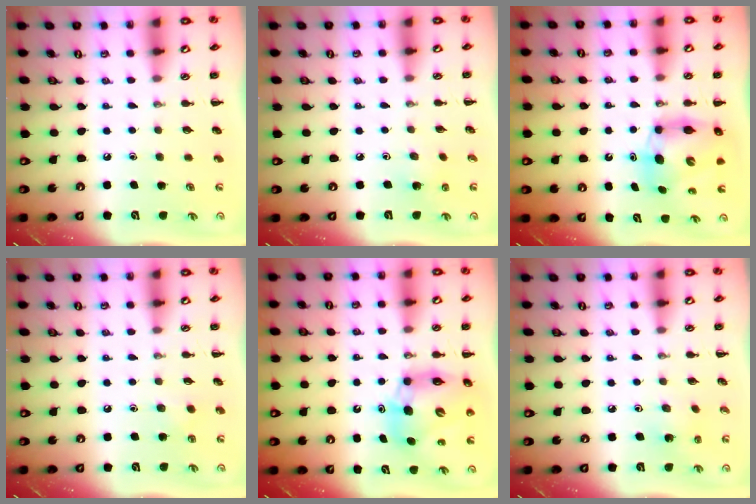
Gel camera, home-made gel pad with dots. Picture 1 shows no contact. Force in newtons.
{"total": 3.1, "press": 2.9, "slide": 1.0}
{"total": 7.1, "press": 6.8, "slide": 2.0}
{"total": 4.6, "press": 4.5, "slide": 0.8}
{"total": 11.9, "press": 11.4, "slide": 3.5}
{"total": 2.7, "press": 2.5, "slide": 0.9}